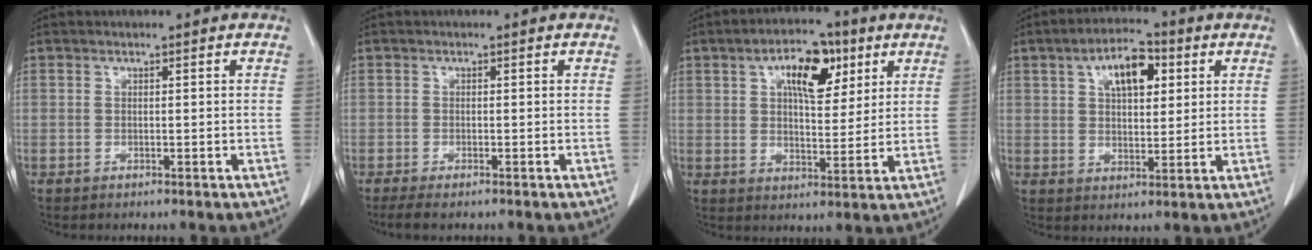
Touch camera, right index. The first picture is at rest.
{"total": 3.0, "force": [-2.4, 0.6, 1.8], "torque": [-0.028, -0.009, -0.034]}
{"total": 9.5, "force": [4.2, 4.1, 7.4], "torque": [-0.119, 0.017, 0.070]}
{"total": 8.4, "force": [3.3, 3.9, 6.8], "torque": [-0.115, 0.016, 0.055]}